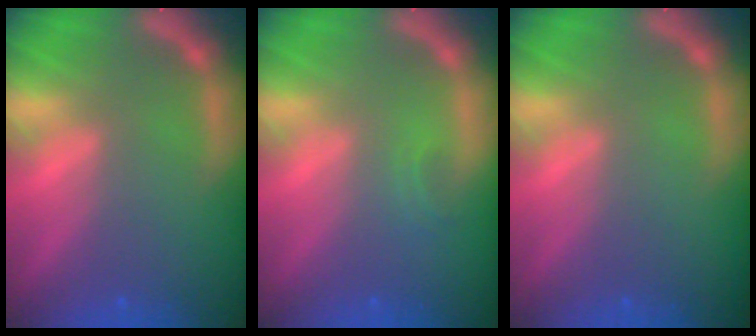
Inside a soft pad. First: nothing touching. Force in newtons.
{"total": 0.9}
{"total": 0.0}